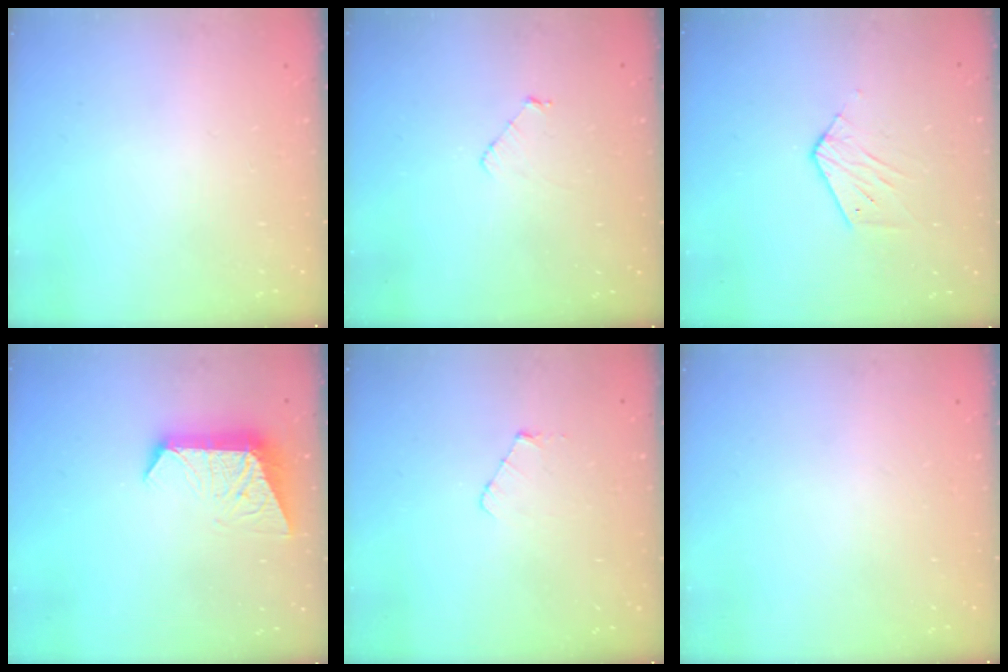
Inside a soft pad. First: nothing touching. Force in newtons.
{"total": 3.2, "press": 3.2, "slide": 0.2}
{"total": 4.5, "press": 4.5, "slide": 0.3}
{"total": 10.0, "press": 10.0, "slide": 0.8}
{"total": 3.6, "press": 3.6, "slide": 0.4}
{"total": 0.0}